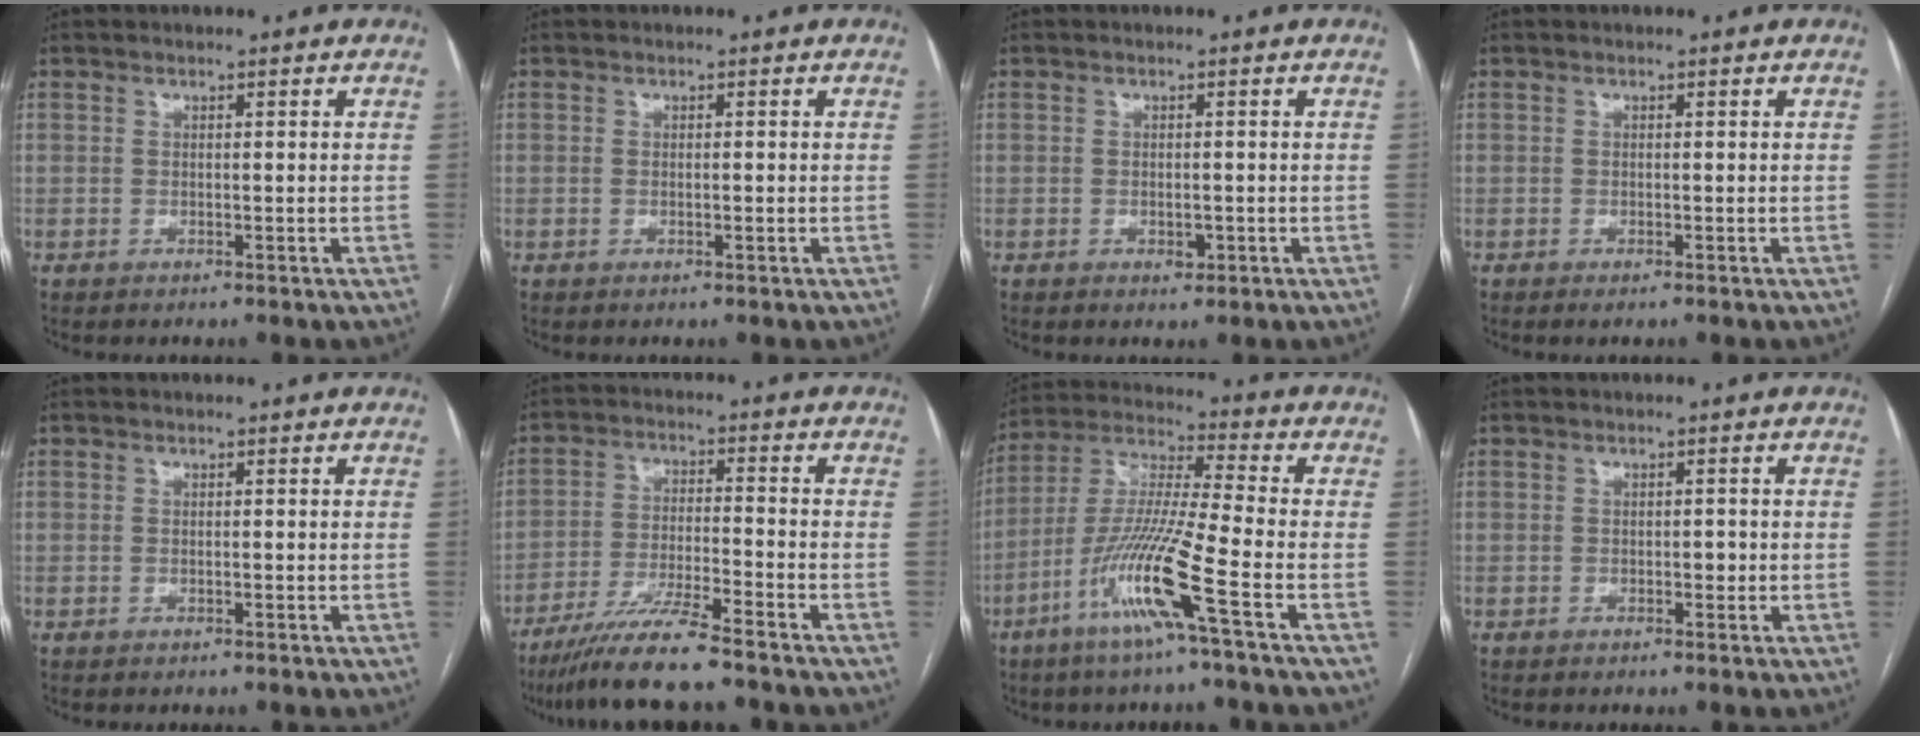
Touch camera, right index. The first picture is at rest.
{"total": 0.8, "force": [-0.1, 0.2, 0.7], "torque": [-0.016, 0.001, 0.001]}
{"total": 1.5, "force": [-0.5, 0.8, 1.1], "torque": [-0.018, -0.001, -0.002]}
{"total": 0.6, "force": [-0.5, -0.1, 0.4], "torque": [-0.006, -0.002, -0.008]}
{"total": 0.0}
{"total": 9.5, "force": [-8.0, -0.6, 5.2], "torque": [-0.089, -0.028, -0.144]}
{"total": 13.3, "force": [-6.2, -1.3, 11.7], "torque": [-0.241, -0.015, -0.126]}
{"total": 1.1, "force": [-0.2, 0.6, 0.9], "torque": [-0.010, 0.002, -0.003]}